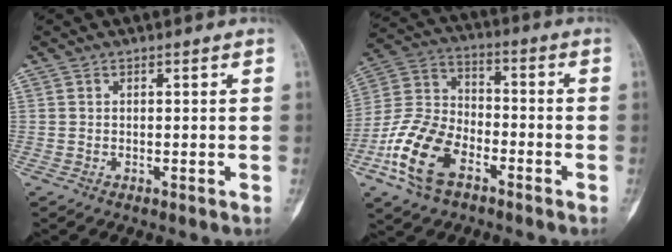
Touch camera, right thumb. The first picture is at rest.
{"total": 15.0, "force": [-7.2, 8.9, 9.8], "torque": [-0.198, 0.037, -0.144]}